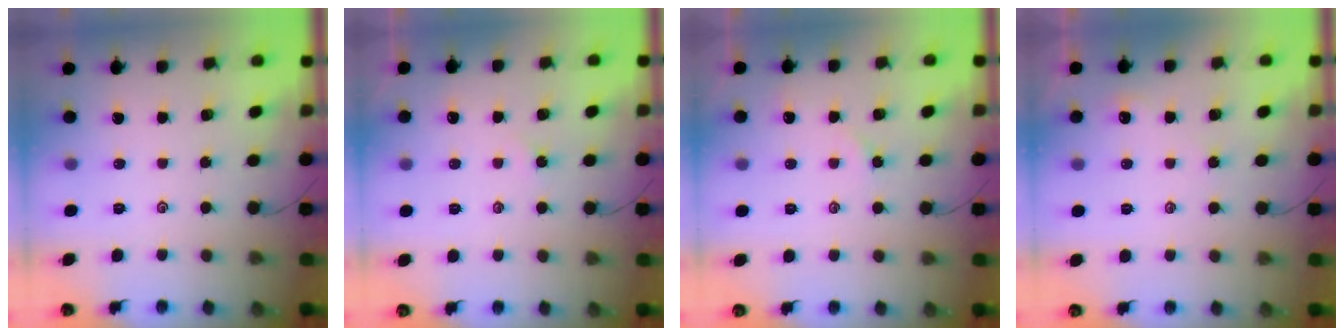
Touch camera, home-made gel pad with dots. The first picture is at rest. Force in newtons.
{"total": 1.9, "press": 1.9, "slide": 0.3}
{"total": 2.2, "press": 2.1, "slide": 0.5}
{"total": 2.0, "press": 2.0, "slide": 0.3}